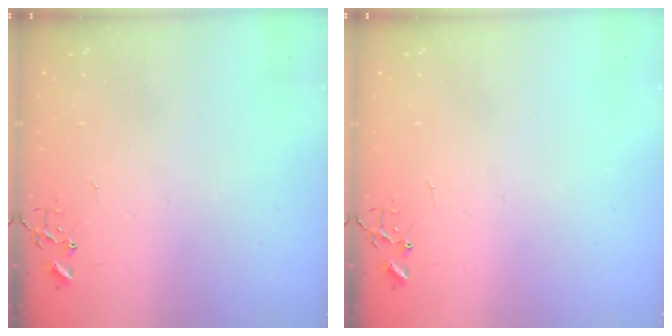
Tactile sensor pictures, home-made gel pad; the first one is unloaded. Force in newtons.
{"total": 0.0}